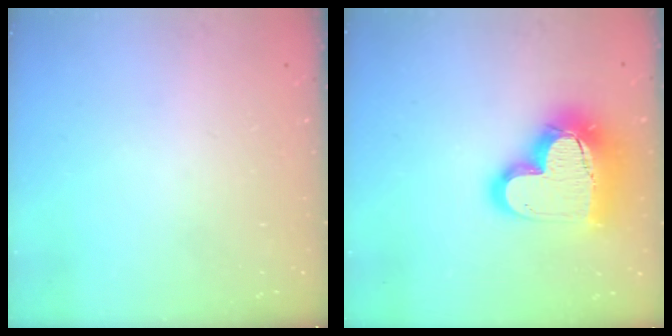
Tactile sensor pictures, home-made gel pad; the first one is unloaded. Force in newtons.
{"total": 22.3, "press": 22.3, "slide": 1.7}